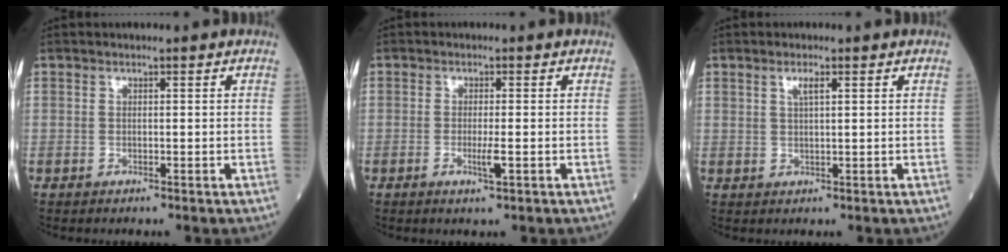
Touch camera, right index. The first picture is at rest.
{"total": 2.4, "force": [-0.8, 0.0, 2.3], "torque": [-0.042, -0.004, -0.014]}
{"total": 2.0, "force": [1.0, 0.3, 1.7], "torque": [-0.034, 0.002, 0.019]}